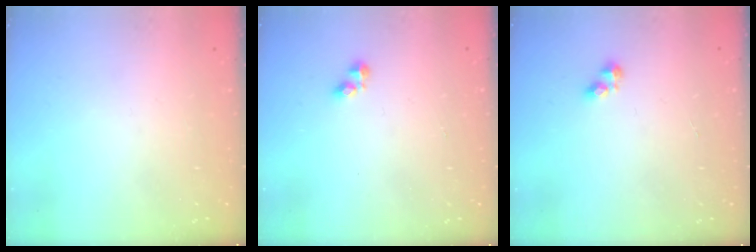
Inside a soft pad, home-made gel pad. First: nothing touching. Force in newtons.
{"total": 2.5, "press": 2.5, "slide": 0.4}
{"total": 2.7, "press": 2.6, "slide": 0.5}